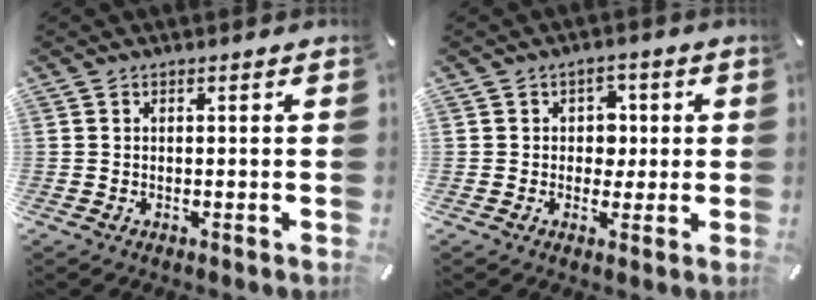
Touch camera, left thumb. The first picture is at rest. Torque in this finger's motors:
{"motor_torque": [0.46, 0.80, 0.04, -0.10, 0.08]}